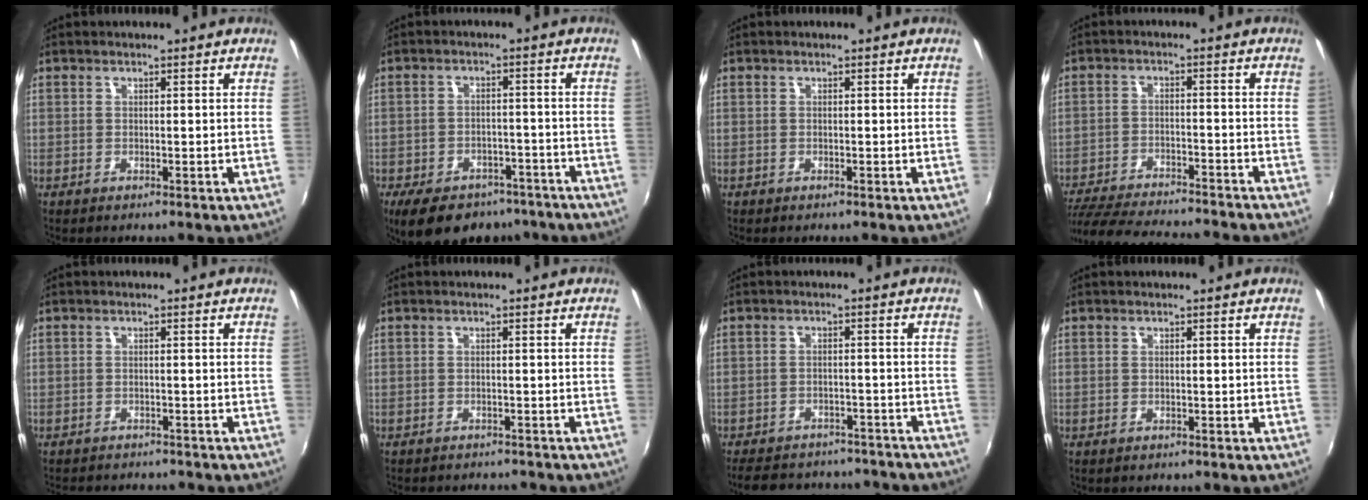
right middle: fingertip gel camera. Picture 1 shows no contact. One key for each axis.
{"total": 15.5, "fx": -11.2, "fy": 8.0, "fz": 6.9, "tx": -0.151, "ty": 0.000, "tz": -0.149}
{"total": 0.0}
{"total": 18.9, "fx": -16.8, "fy": 2.8, "fz": 8.3, "tx": -0.168, "ty": -0.024, "tz": -0.254}
{"total": 6.0, "fx": -5.5, "fy": 1.8, "fz": 1.6, "tx": -0.046, "ty": -0.005, "tz": -0.080}
{"total": 5.6, "fx": -5.2, "fy": 1.5, "fz": 1.5, "tx": -0.043, "ty": -0.009, "tz": -0.072}
{"total": 19.5, "fx": -17.0, "fy": 6.7, "fz": 6.9, "tx": -0.148, "ty": 0.017, "tz": -0.211}
{"total": 0.7, "fx": -0.7, "fy": 0.2, "fz": 0.2, "tx": -0.008, "ty": 0.000, "tz": -0.009}